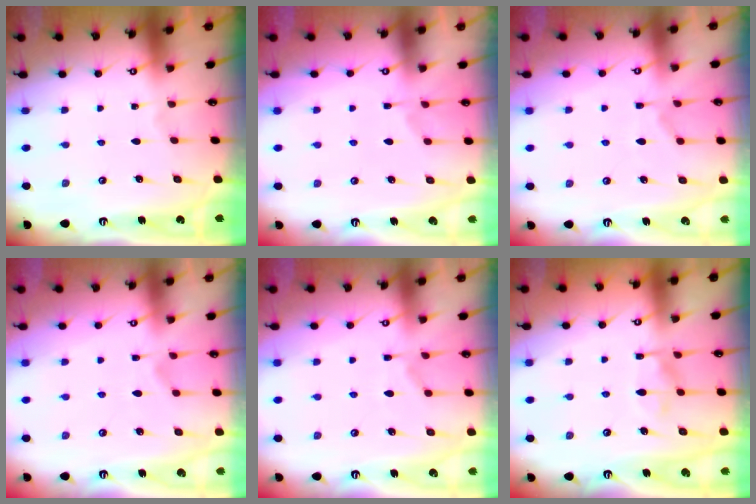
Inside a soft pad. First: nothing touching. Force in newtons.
{"total": 4.1, "press": 3.9, "slide": 1.3}
{"total": 1.9, "press": 1.4, "slide": 1.3}
{"total": 1.9, "press": 1.3, "slide": 1.3}
{"total": 1.9, "press": 1.4, "slide": 1.3}
{"total": 8.3, "press": 8.3, "slide": 0.8}